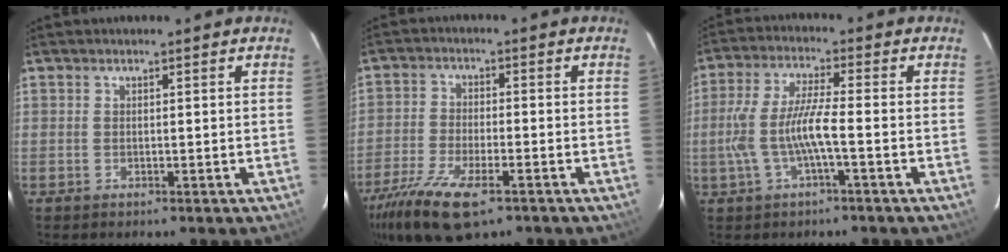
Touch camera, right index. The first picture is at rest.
{"total": 13.6, "force": [-8.7, 4.7, 9.4], "torque": [-0.211, -0.040, -0.163]}
{"total": 8.5, "force": [-2.3, 0.9, 8.2], "torque": [-0.177, 0.002, -0.037]}